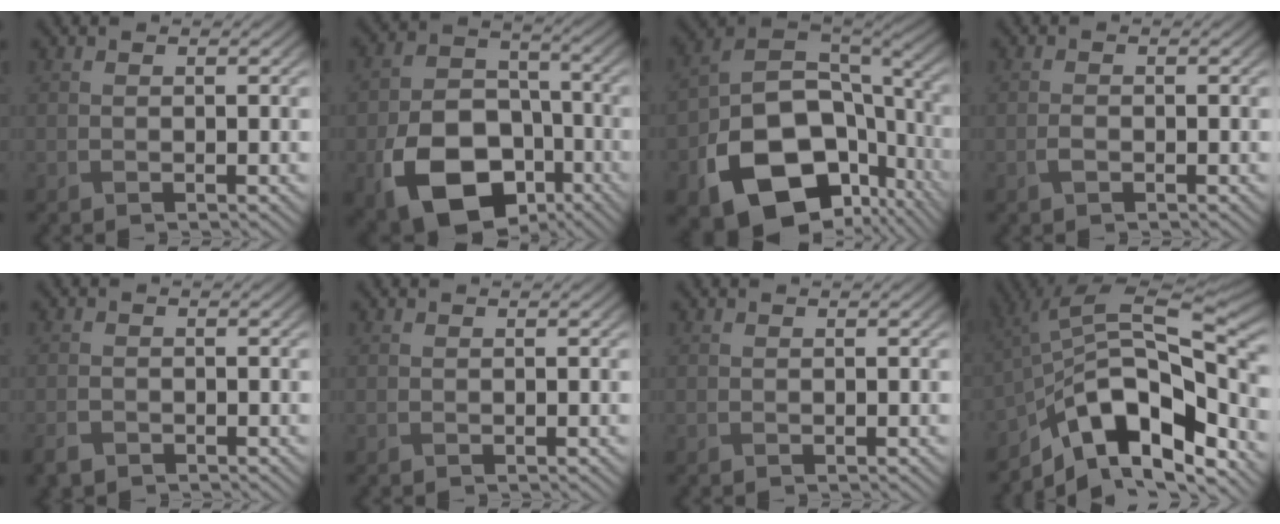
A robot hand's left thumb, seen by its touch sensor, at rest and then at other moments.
{"total": 14.2, "force": [-6.4, 9.6, 8.3], "torque": [-0.176, -0.042, -0.111]}
{"total": 18.4, "force": [-7.3, 12.5, 11.3], "torque": [-0.234, -0.053, -0.099]}
{"total": 1.1, "force": [-0.5, 0.6, 0.8], "torque": [-0.019, 0.002, -0.010]}
{"total": 2.0, "force": [-1.4, 1.1, 0.8], "torque": [-0.019, -0.005, -0.033]}
{"total": 0.0}
{"total": 0.0}
{"total": 12.7, "force": [-7.1, 5.5, 9.0], "torque": [-0.156, 0.007, -0.134]}